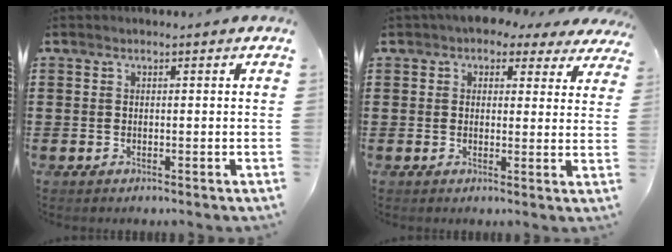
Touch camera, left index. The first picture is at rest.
{"total": 3.4, "force": [2.5, 1.9, 1.3], "torque": [-0.030, -0.002, 0.043]}